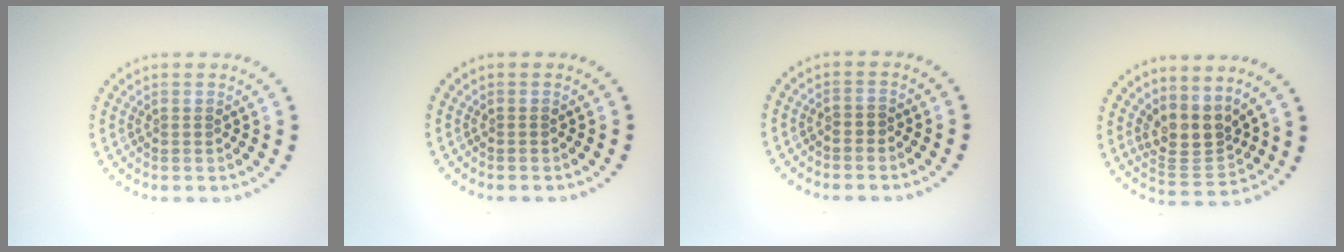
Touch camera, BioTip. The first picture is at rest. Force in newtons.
{"total": 0.0}
{"total": 0.5, "press": 0.4, "slide": 0.4}
{"total": 3.4, "press": 2.6, "slide": 2.2}